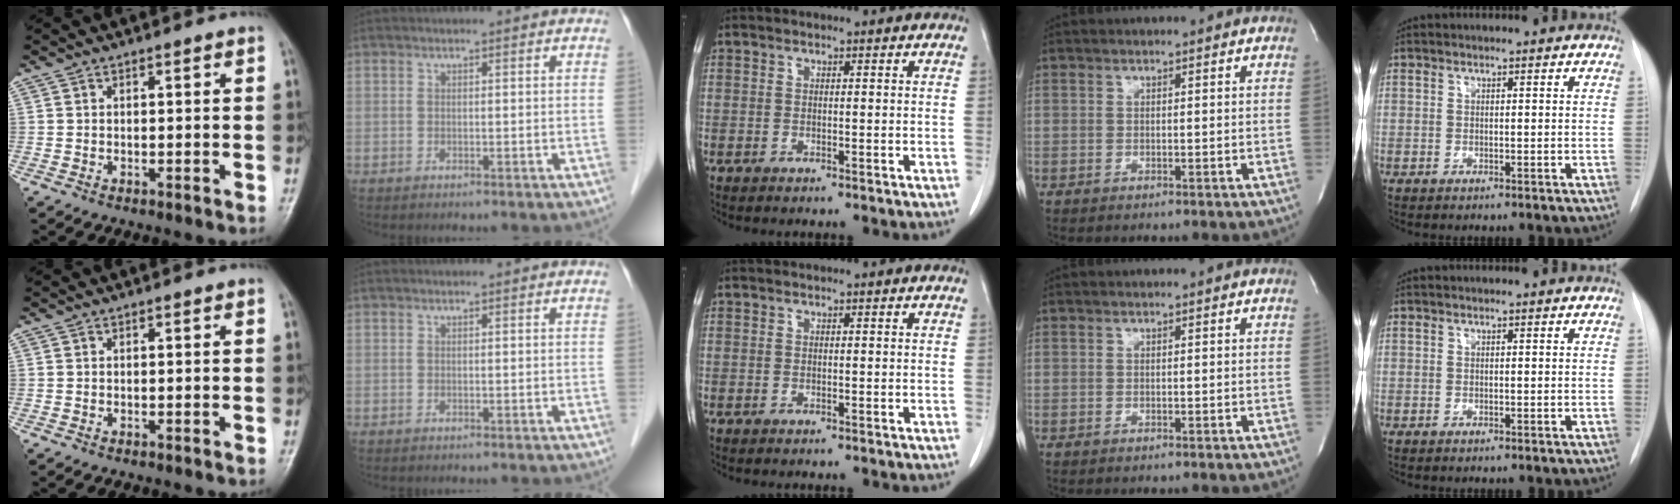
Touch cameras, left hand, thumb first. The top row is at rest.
{}